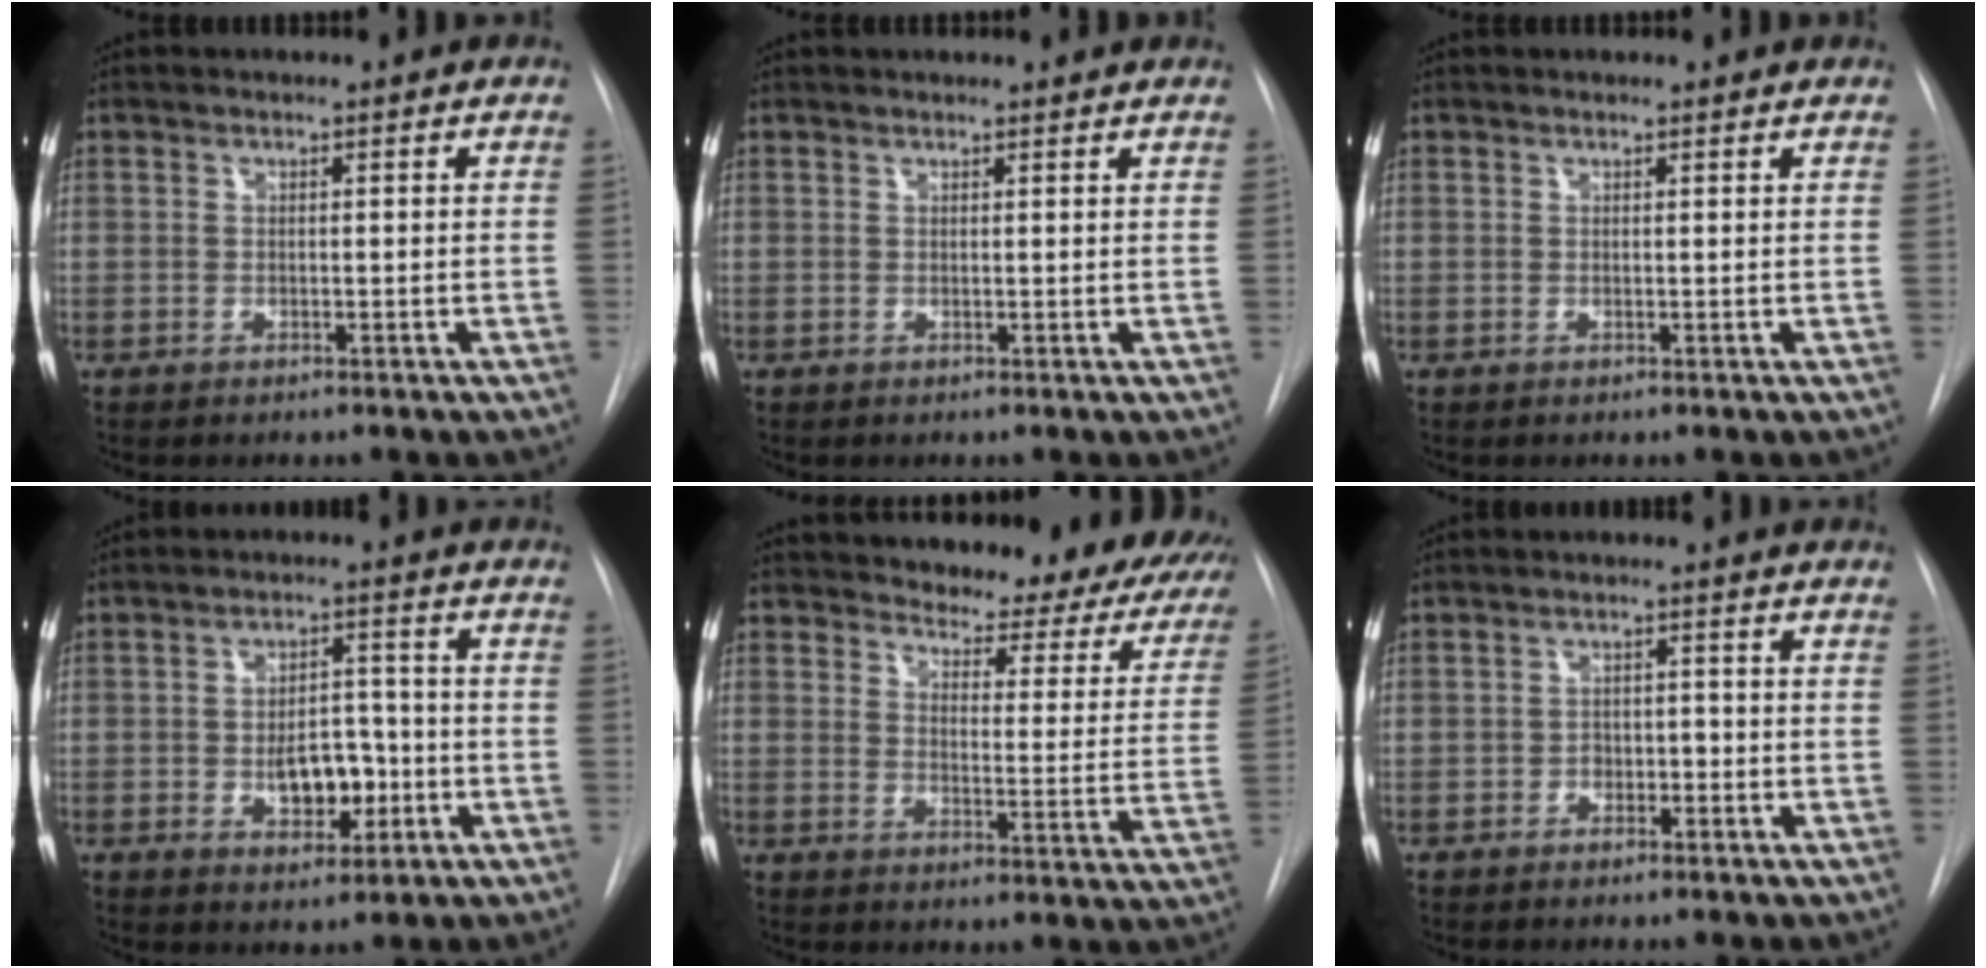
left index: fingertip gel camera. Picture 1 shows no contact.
{"total": 5.4, "force": [5.1, 1.0, 1.6], "torque": [-0.021, 0.026, 0.054]}
{"total": 2.4, "force": [2.2, 0.5, 0.6], "torque": [-0.013, 0.017, 0.020]}
{"total": 7.0, "force": [-1.8, 4.1, 5.4], "torque": [-0.080, 0.011, -0.021]}
{"total": 21.5, "force": [19.4, 6.0, 7.0], "torque": [-0.077, -0.070, 0.213]}
{"total": 2.1, "force": [-0.9, 1.5, 1.2], "torque": [-0.009, 0.008, -0.015]}